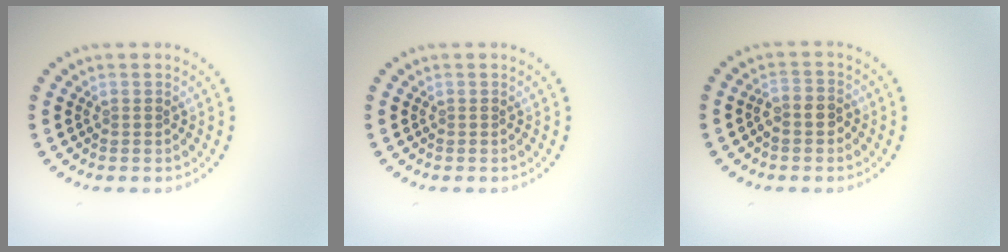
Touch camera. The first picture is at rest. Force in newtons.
{"total": 0.0}
{"total": 2.1, "press": 1.9, "slide": 0.9}